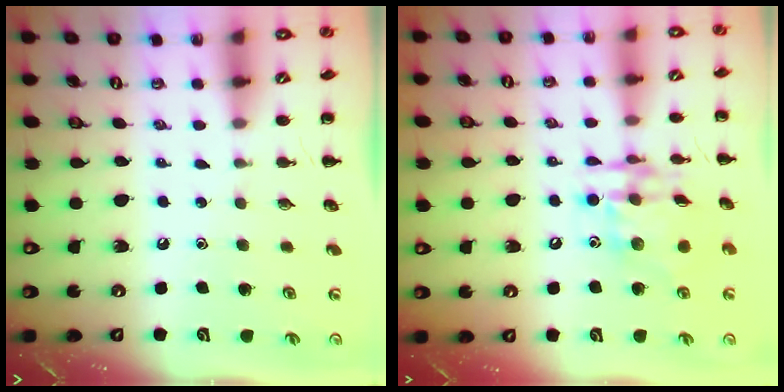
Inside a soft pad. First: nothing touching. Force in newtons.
{"total": 14.9, "press": 14.7, "slide": 2.6}